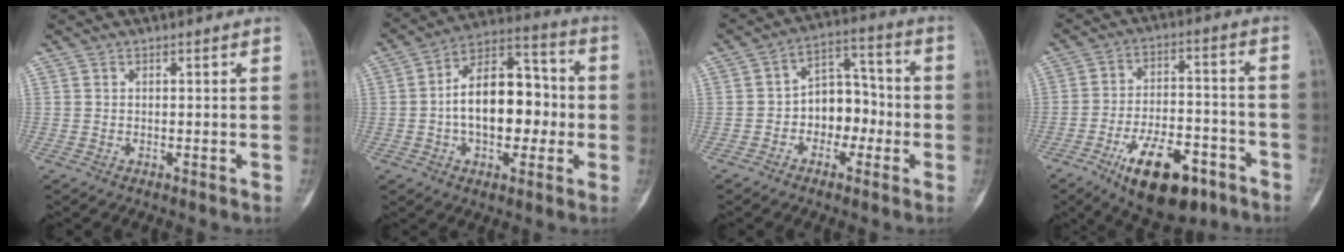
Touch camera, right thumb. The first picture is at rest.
{"total": 16.8, "force": [-1.2, 10.1, 13.4], "torque": [-0.183, 0.041, -0.027]}
{"total": 9.2, "force": [-2.1, 6.7, 5.9], "torque": [-0.048, 0.044, -0.047]}
{"total": 18.9, "force": [-10.7, 8.5, 13.0], "torque": [-0.194, 0.068, -0.166]}